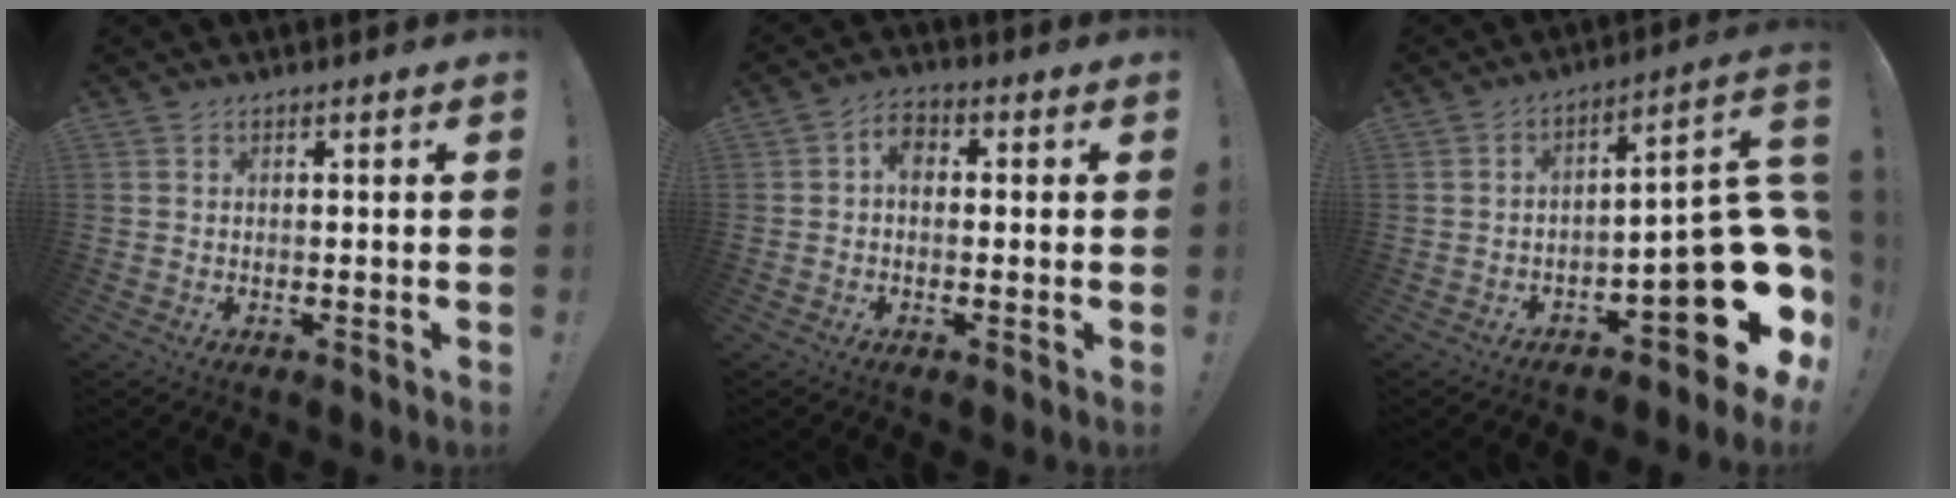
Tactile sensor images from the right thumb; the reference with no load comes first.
{"total": 4.2, "force": [-0.1, 2.9, 3.0], "torque": [-0.046, 0.009, 0.000]}
{"total": 17.5, "force": [-6.2, 6.9, 14.8], "torque": [-0.172, 0.024, -0.091]}